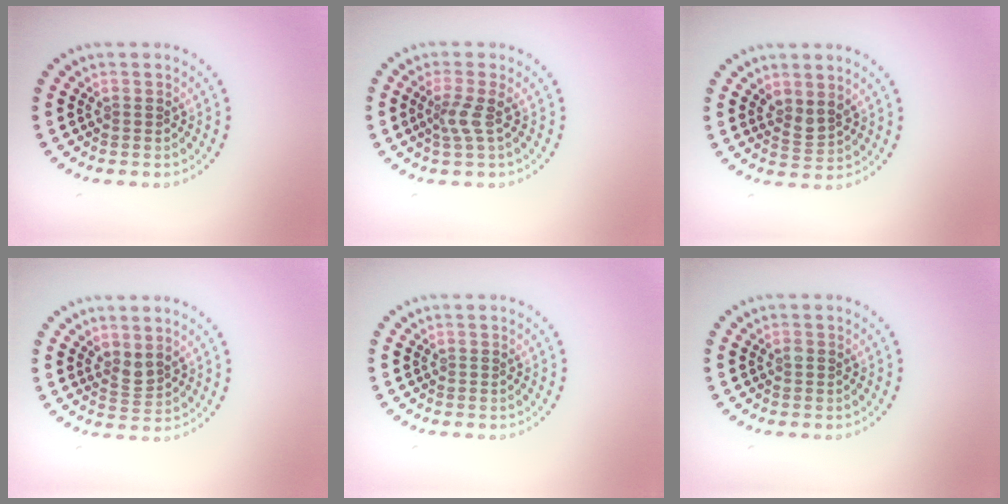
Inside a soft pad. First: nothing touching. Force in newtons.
{"total": 2.0, "press": 1.4, "slide": 1.4}
{"total": 1.8, "press": 1.3, "slide": 1.3}
{"total": 1.9, "press": 1.5, "slide": 1.2}
{"total": 0.0}
{"total": 0.5, "press": 0.5, "slide": 0.2}